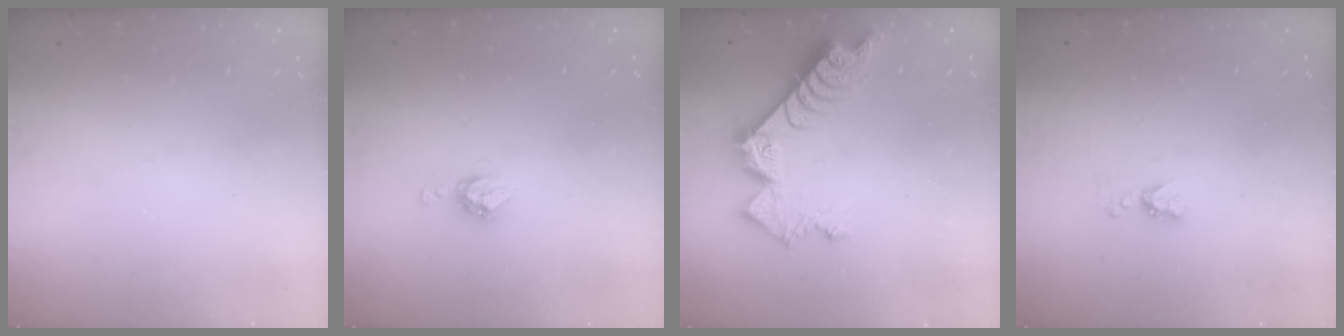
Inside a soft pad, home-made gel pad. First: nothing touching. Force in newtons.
{"total": 5.0, "press": 4.9, "slide": 0.3}
{"total": 10.7, "press": 10.6, "slide": 1.1}
{"total": 4.5, "press": 4.5, "slide": 0.5}